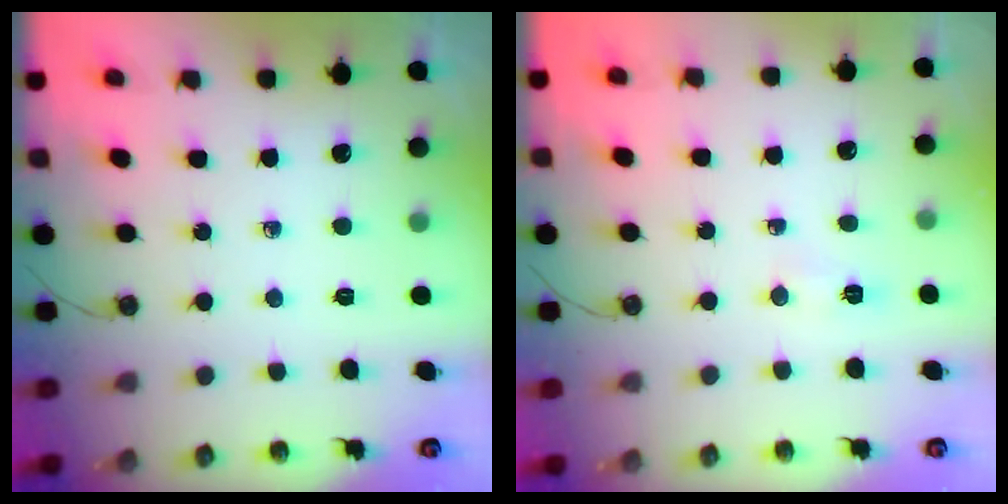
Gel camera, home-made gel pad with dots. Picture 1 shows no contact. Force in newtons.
{"total": 3.2, "press": 3.2, "slide": 0.4}